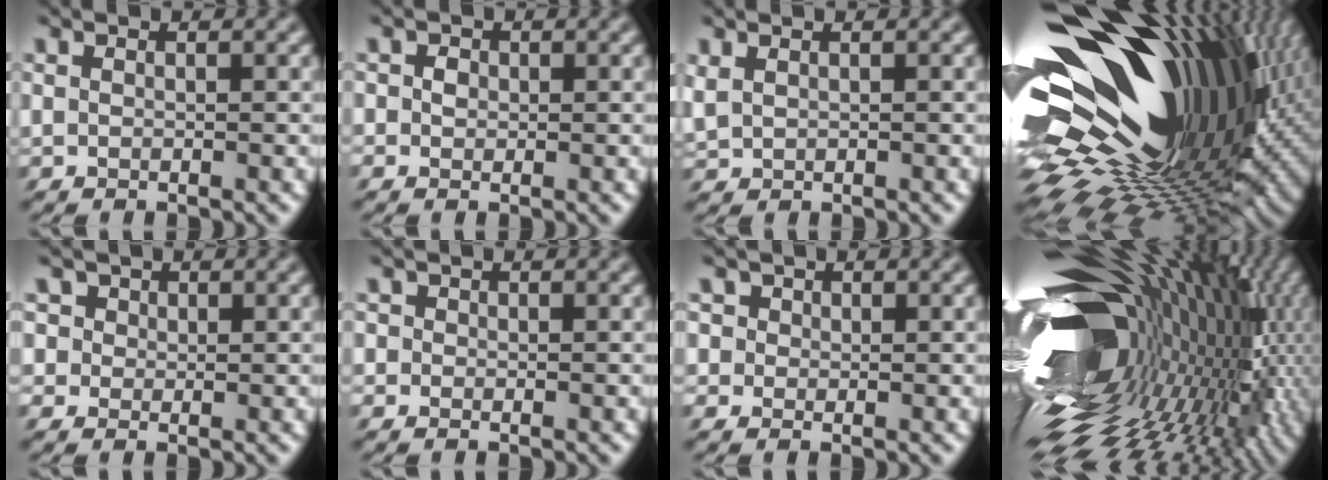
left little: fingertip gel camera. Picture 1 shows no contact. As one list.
[{"total": 2.2, "force": [0.5, 1.9, 1.1], "torque": [-0.018, 0.016, 0.000]}, {"total": 1.4, "force": [0.0, 0.8, 1.1], "torque": [-0.032, -0.001, 0.000]}, {"total": 18.9, "force": [2.8, 10.1, 15.7], "torque": [-0.274, -0.021, 0.045]}, {"total": 2.7, "force": [1.2, 2.3, 0.7], "torque": [-0.028, 0.008, 0.020]}, {"total": 0.6, "force": [0.1, 0.5, -0.3], "torque": [0.001, 0.001, 0.009]}, {"total": 2.0, "force": [0.8, 1.8, 0.5], "torque": [-0.025, 0.012, 0.020]}, {"total": 19.2, "force": [0.0, 9.4, 16.7], "torque": [-0.285, -0.025, -0.005]}]